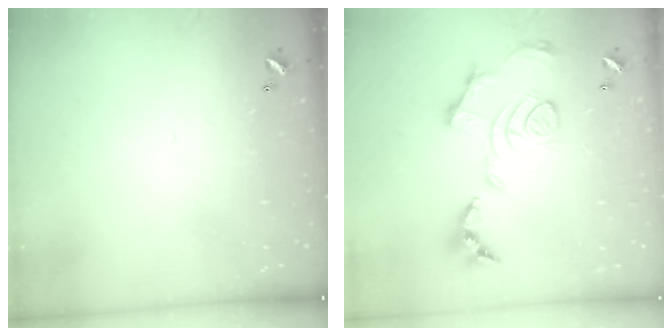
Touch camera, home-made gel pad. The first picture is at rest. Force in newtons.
{"total": 1.7, "press": 1.1, "slide": 1.3}